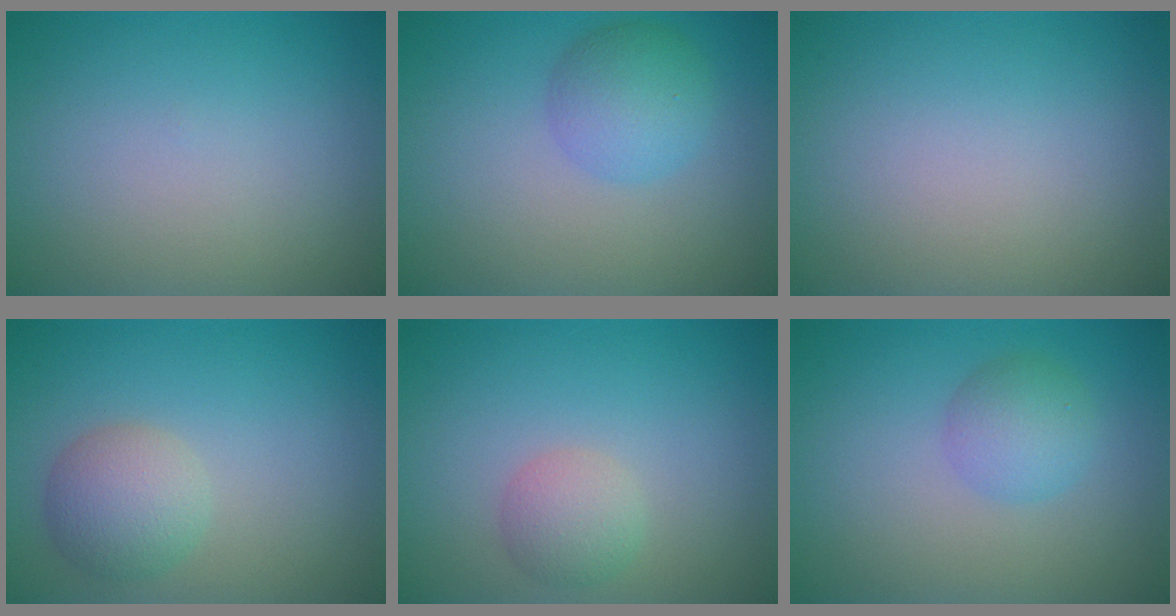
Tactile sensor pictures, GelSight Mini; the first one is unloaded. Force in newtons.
{"total": 3.7, "press": 3.7, "slide": 0.0}
{"total": 0.0}
{"total": 3.5, "press": 3.5, "slide": 0.1}
{"total": 2.3, "press": 2.3, "slide": 0.2}
{"total": 2.7, "press": 2.7, "slide": 0.1}